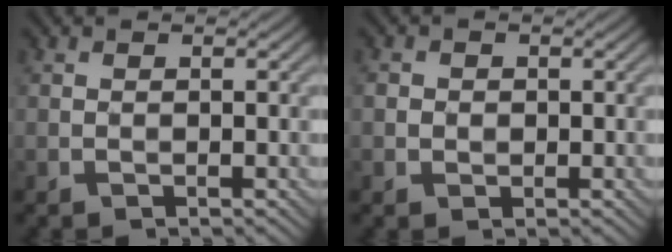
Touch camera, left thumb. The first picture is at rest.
{"total": 1.4, "force": [0.0, 1.4, 0.4], "torque": [-0.012, -0.002, 0.000]}